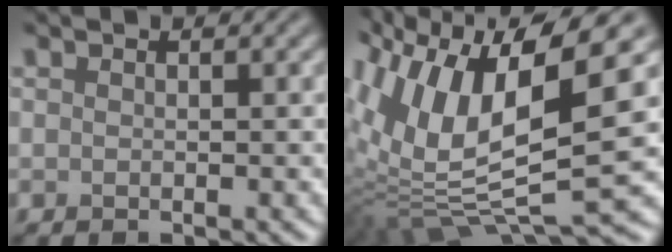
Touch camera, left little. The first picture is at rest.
{"total": 14.1, "force": [2.9, 6.0, 12.4], "torque": [-0.257, -0.008, 0.052]}